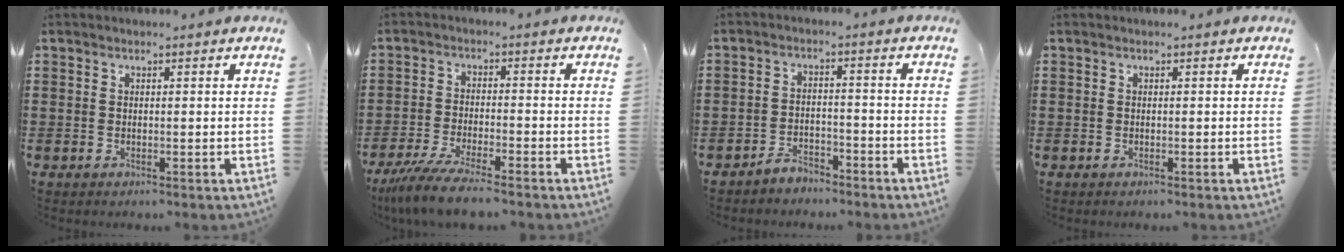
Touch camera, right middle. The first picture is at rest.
{"total": 5.9, "force": [-5.0, 0.1, 3.0], "torque": [-0.075, -0.019, -0.101]}
{"total": 3.4, "force": [-3.3, 0.8, 0.1], "torque": [-0.009, 0.005, -0.069]}
{"total": 0.0}